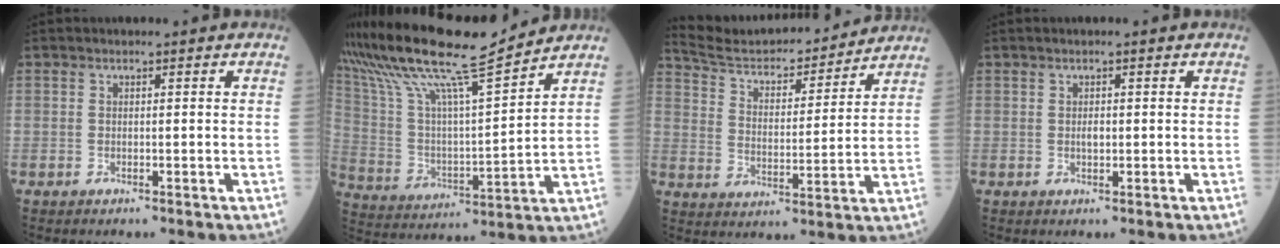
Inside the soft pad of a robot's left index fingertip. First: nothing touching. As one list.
[{"total": 19.7, "force": [16.6, 0.5, 10.7], "torque": [-0.214, 0.015, 0.303]}, {"total": 17.1, "force": [16.2, 2.7, 4.7], "torque": [-0.081, 0.007, 0.251]}, {"total": 1.1, "force": [0.2, 0.4, 1.0], "torque": [-0.021, 0.000, 0.005]}]